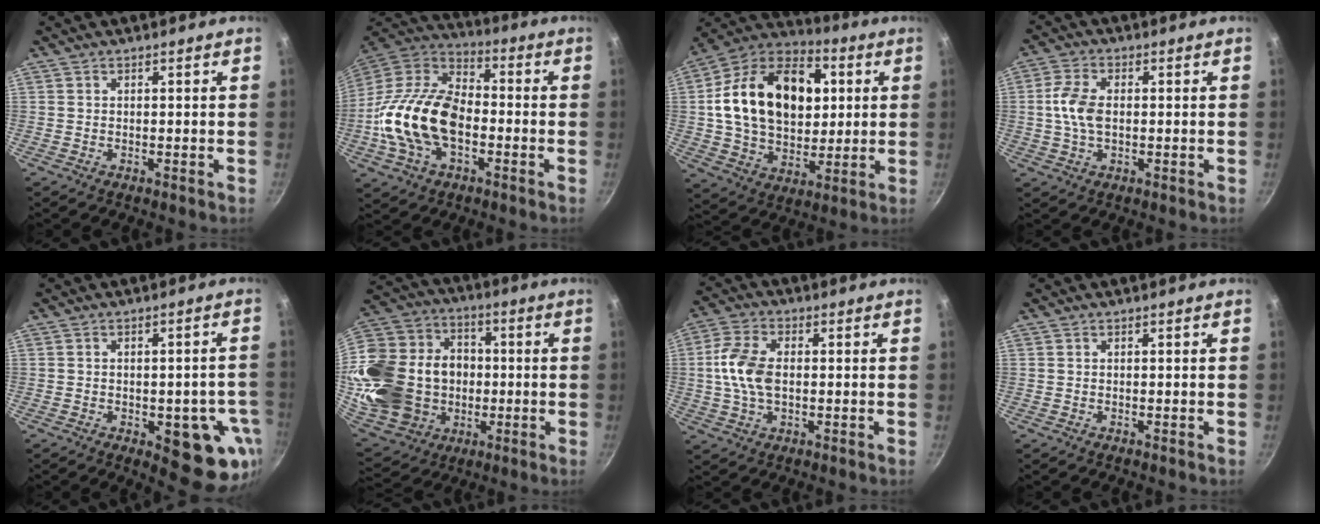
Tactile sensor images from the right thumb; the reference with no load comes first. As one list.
[{"total": 21.1, "force": [-4.0, 13.3, 16.0], "torque": [-0.283, 0.035, -0.086]}, {"total": 25.1, "force": [4.3, 17.3, 17.7], "torque": [-0.267, 0.017, 0.064]}, {"total": 6.8, "force": [0.0, 4.1, 5.5], "torque": [-0.110, 0.013, -0.003]}, {"total": 13.4, "force": [-4.4, 6.2, 11.0], "torque": [-0.073, 0.007, -0.051]}, {"total": 28.9, "force": [-2.0, 23.5, 16.8], "torque": [-0.333, 0.040, -0.008]}, {"total": 9.6, "force": [0.1, 5.8, 7.6], "torque": [-0.149, 0.016, -0.006]}, {"total": 0.0}]